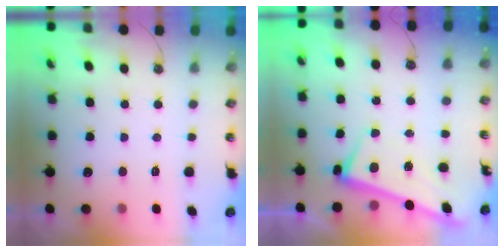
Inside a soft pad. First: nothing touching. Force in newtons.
{"total": 2.7, "press": 2.7, "slide": 0.4}